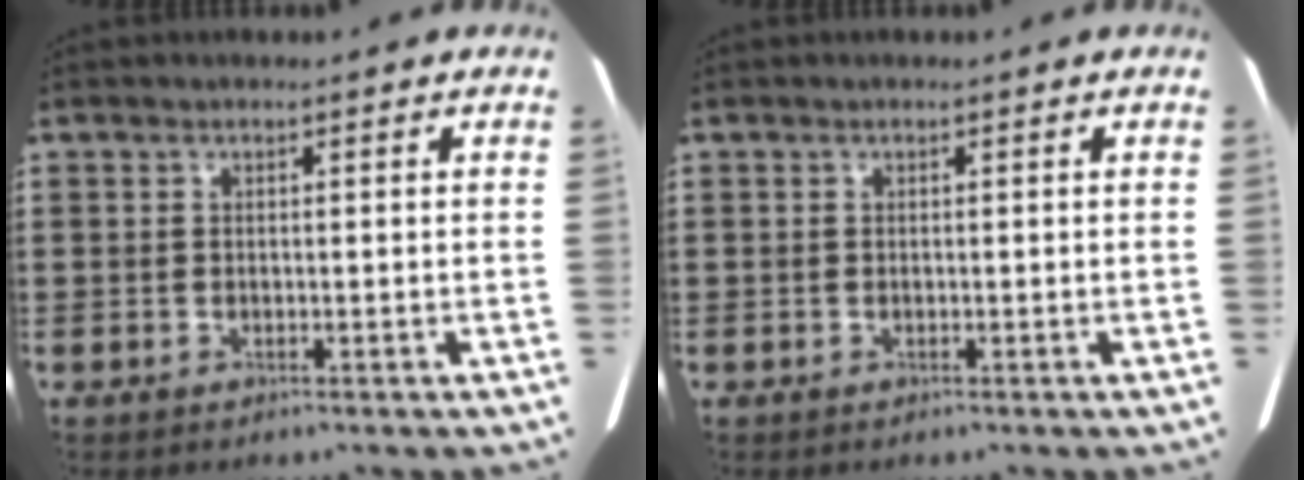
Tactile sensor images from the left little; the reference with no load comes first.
{"total": 0.0}